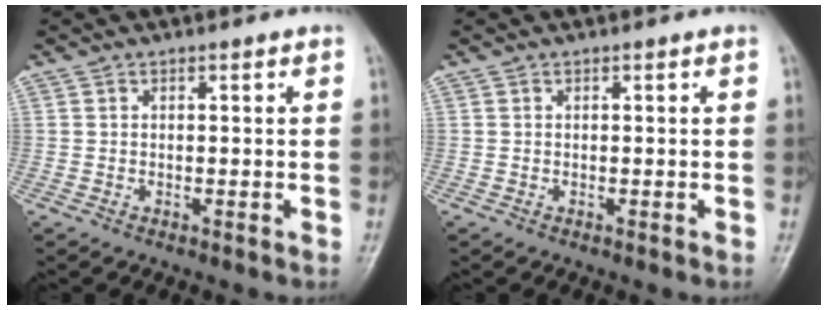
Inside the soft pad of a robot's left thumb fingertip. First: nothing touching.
{"total": 0.0}